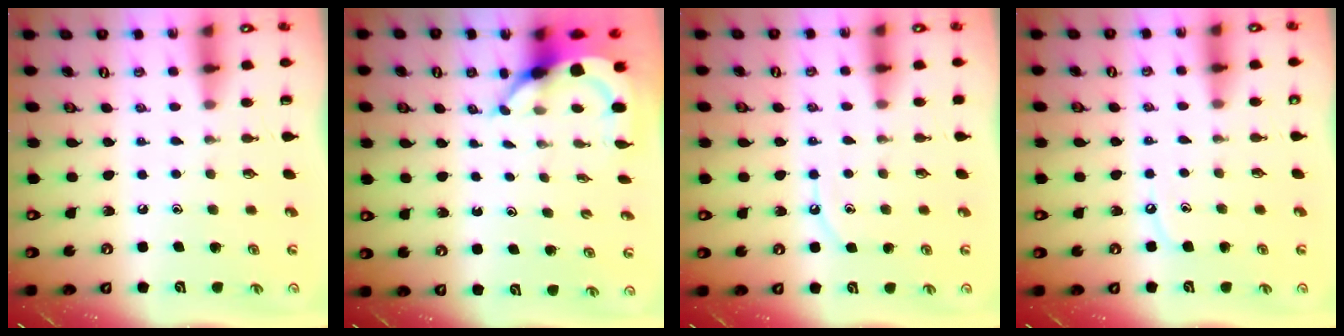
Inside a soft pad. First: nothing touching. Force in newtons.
{"total": 5.4, "press": 5.4, "slide": 0.7}
{"total": 5.6, "press": 5.5, "slide": 0.6}
{"total": 4.5, "press": 4.4, "slide": 0.6}